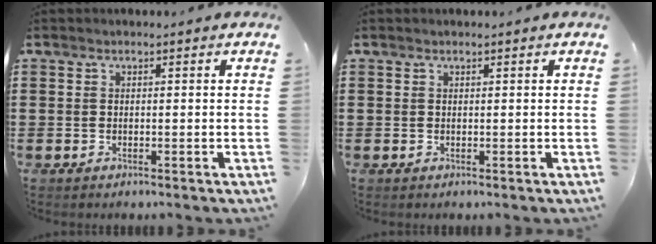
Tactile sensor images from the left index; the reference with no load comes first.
{"total": 0.0}